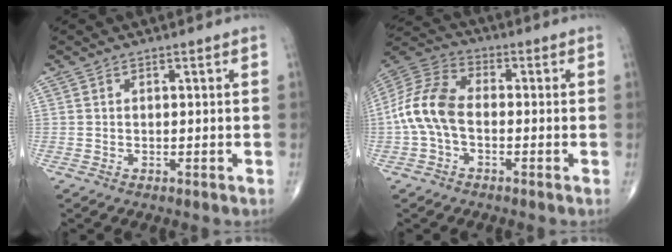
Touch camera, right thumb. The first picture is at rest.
{"total": 11.2, "force": [-1.5, 6.8, 8.7], "torque": [-0.183, 0.033, -0.040]}